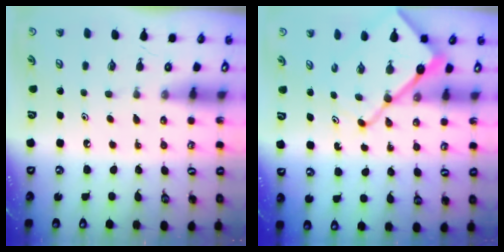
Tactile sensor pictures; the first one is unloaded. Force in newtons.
{"total": 11.8, "press": 11.7, "slide": 1.2}